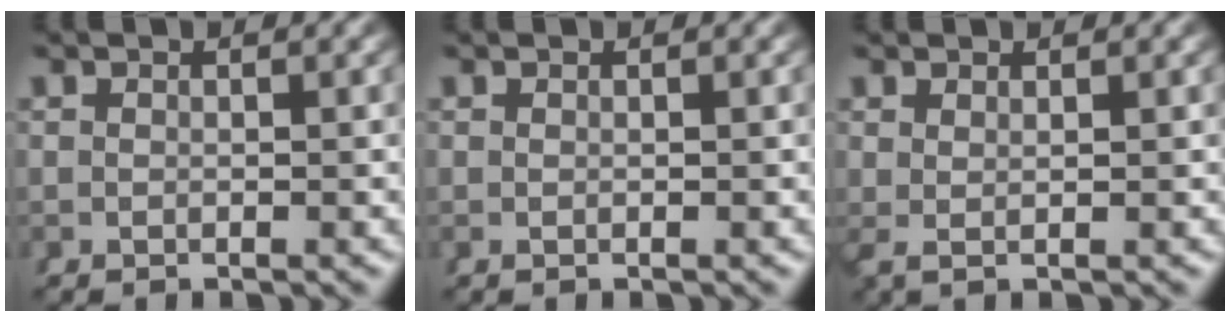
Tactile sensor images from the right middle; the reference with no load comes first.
{"total": 0.0}
{"total": 1.1, "force": [0.5, -0.8, 0.6], "torque": [-0.006, -0.001, 0.015]}